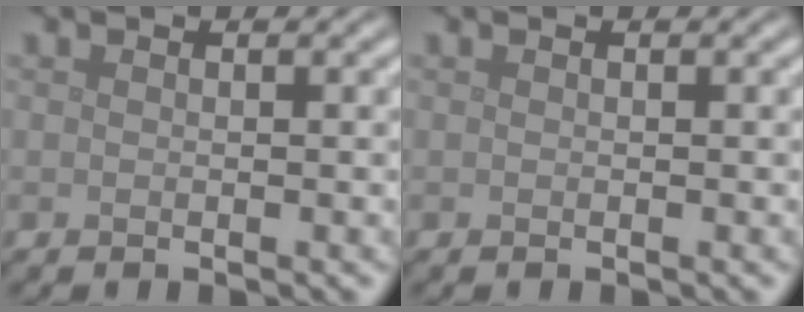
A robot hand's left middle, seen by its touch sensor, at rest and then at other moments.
{"total": 0.0}